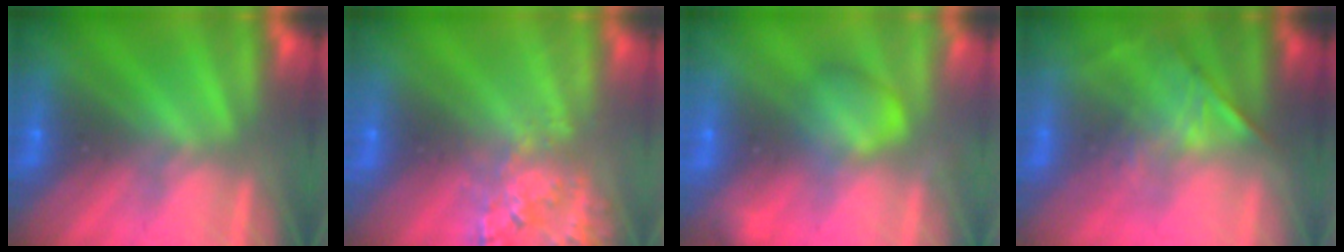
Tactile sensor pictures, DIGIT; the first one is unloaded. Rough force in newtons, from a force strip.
{"total": 2.6}
{"total": 2.4}
{"total": 1.1}